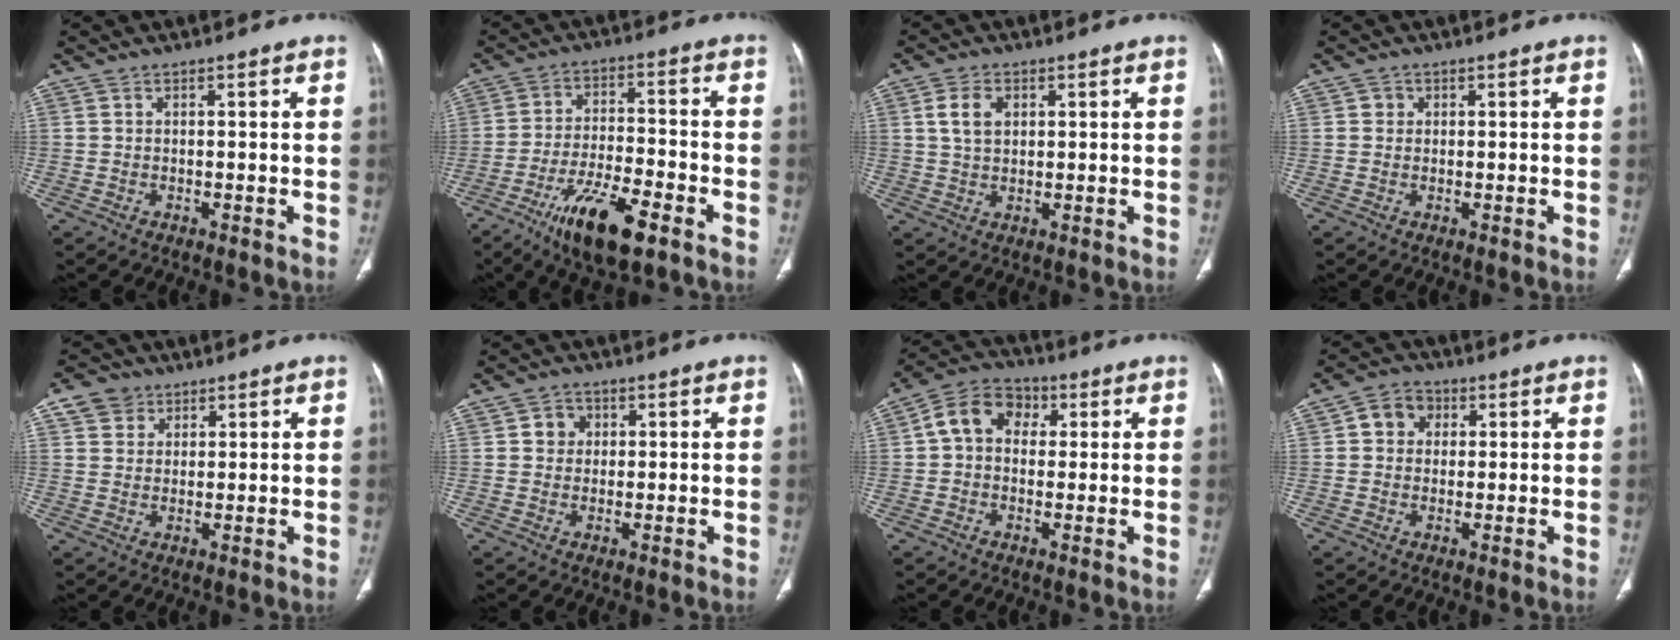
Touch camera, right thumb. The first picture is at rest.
{"total": 13.7, "force": [-7.9, 4.1, 10.4], "torque": [-0.186, 0.028, -0.132]}
{"total": 4.9, "force": [1.5, 3.3, 3.4], "torque": [-0.055, -0.003, 0.030]}
{"total": 1.3, "force": [0.3, 1.2, 0.2], "torque": [0.005, 0.002, 0.003]}
{"total": 4.8, "force": [2.5, 3.9, 1.3], "torque": [-0.009, -0.007, 0.047]}
{"total": 3.3, "force": [0.8, 3.0, 1.0], "torque": [0.004, 0.002, 0.009]}
{"total": 9.1, "force": [1.7, 7.1, 5.4], "torque": [-0.075, 0.024, 0.015]}
{"total": 5.4, "force": [1.3, 4.7, 2.3], "torque": [-0.016, 0.007, 0.015]}